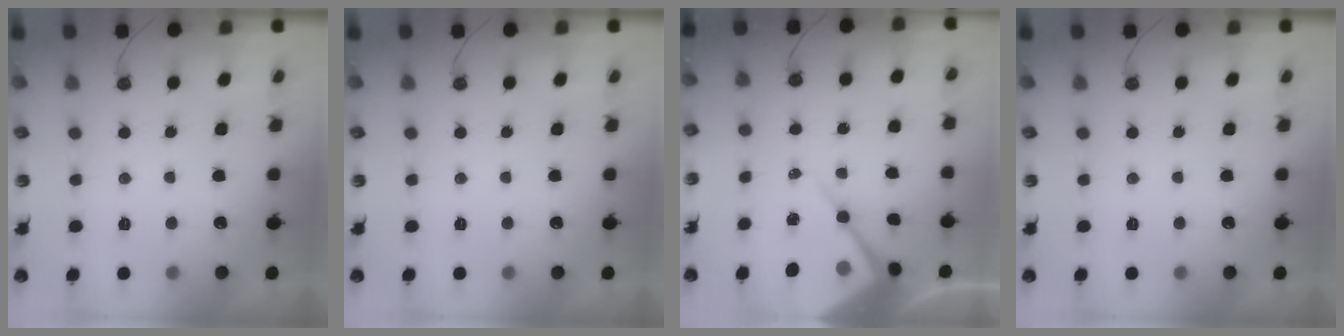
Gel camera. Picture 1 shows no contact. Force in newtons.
{"total": 0.0}
{"total": 12.7, "press": 12.7, "slide": 1.2}
{"total": 0.0}